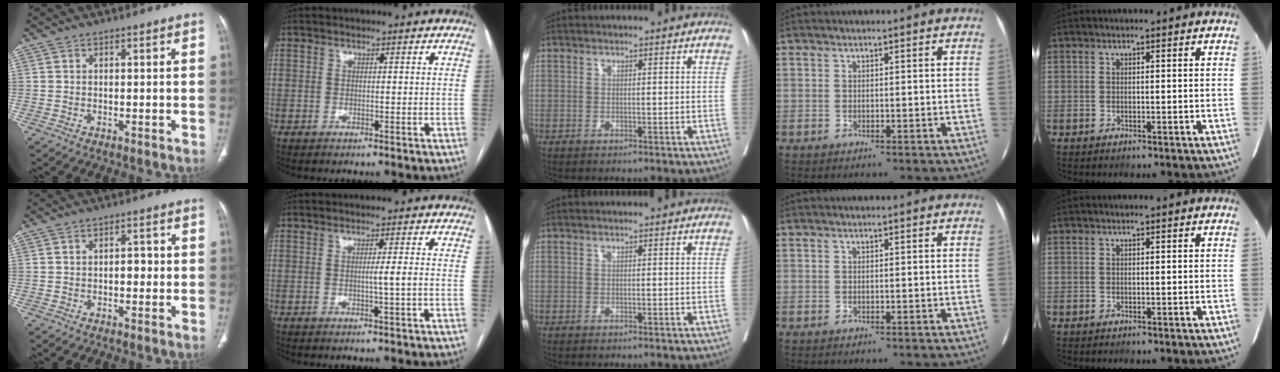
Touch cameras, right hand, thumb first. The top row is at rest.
{"thumb": {"total": 2.1, "force": [-0.3, 1.4, 1.6], "torque": [-0.009, 0.005, -0.010]}, "index": {"total": 2.0, "force": [-0.3, -0.8, 1.8], "torque": [-0.029, -0.001, -0.007]}}